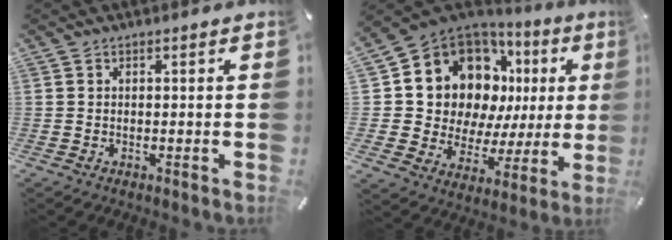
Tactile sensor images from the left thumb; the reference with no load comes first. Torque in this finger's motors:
{"motor_torque": [2.31, 2.70, 1.92, -0.61, 0.17]}